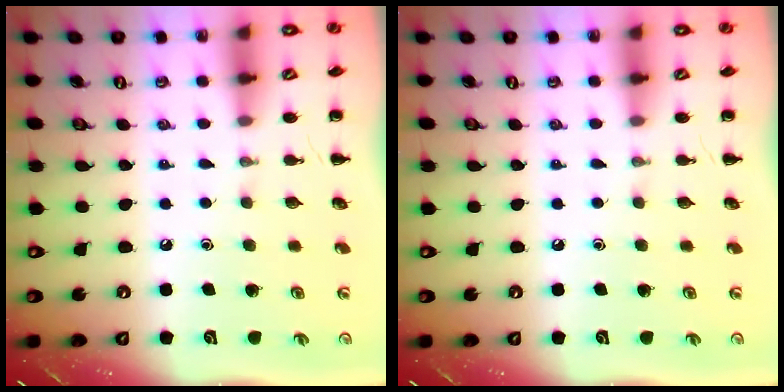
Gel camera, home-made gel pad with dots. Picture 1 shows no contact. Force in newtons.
{"total": 0.0}